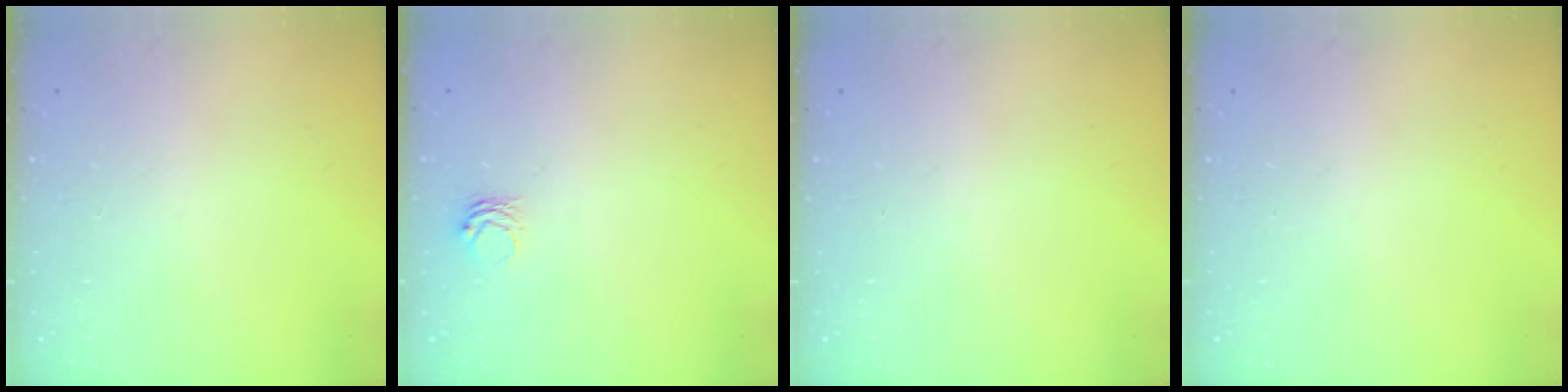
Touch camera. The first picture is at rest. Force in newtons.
{"total": 3.4, "press": 3.4, "slide": 0.4}
{"total": 0.0}
{"total": 0.0}